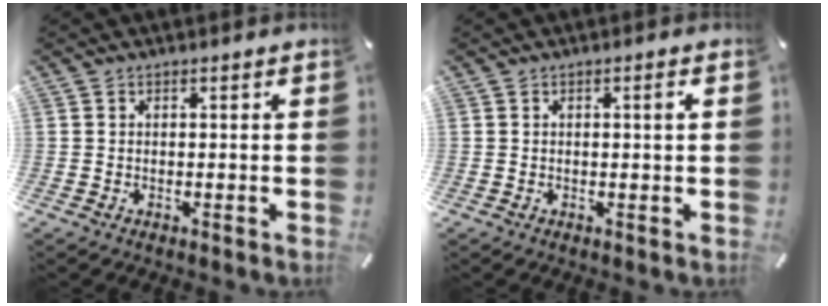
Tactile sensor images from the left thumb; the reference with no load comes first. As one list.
[{"total": 1.5, "force": [0.4, 0.1, 1.5], "torque": [-0.020, -0.004, 0.003]}]